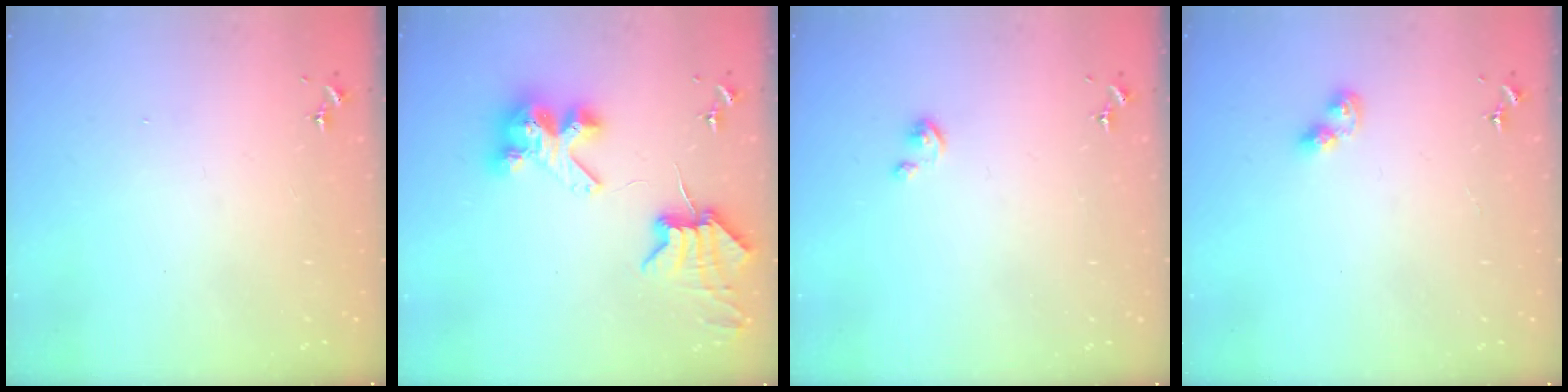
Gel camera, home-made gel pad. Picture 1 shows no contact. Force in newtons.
{"total": 8.7, "press": 8.7, "slide": 1.2}
{"total": 2.7, "press": 2.7, "slide": 0.3}
{"total": 5.1, "press": 5.1, "slide": 0.6}